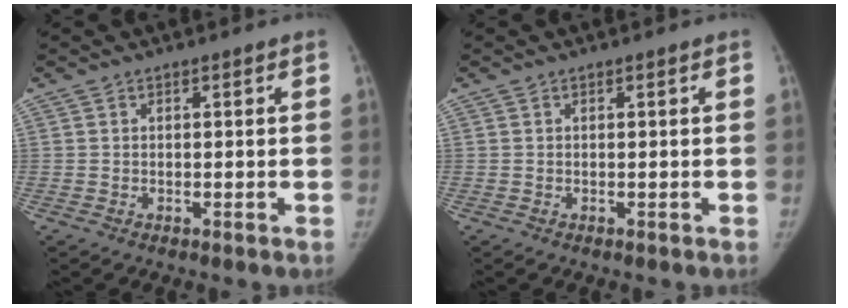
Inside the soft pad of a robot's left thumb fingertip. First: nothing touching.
{"total": 0.0}